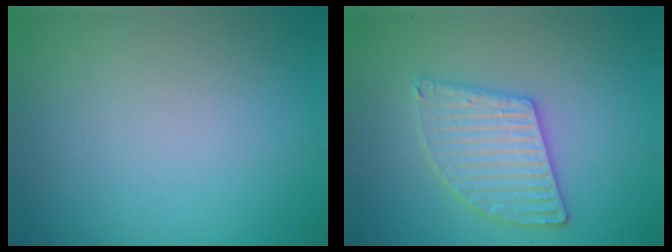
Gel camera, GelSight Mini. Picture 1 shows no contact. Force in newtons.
{"total": 3.4, "press": 3.4, "slide": 0.4}